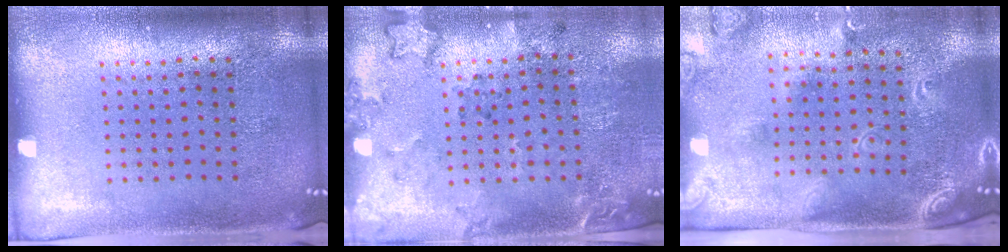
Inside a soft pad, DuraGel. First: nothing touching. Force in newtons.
{"total": 2.0, "press": 1.5, "slide": 1.4}
{"total": 2.4, "press": 1.8, "slide": 1.6}